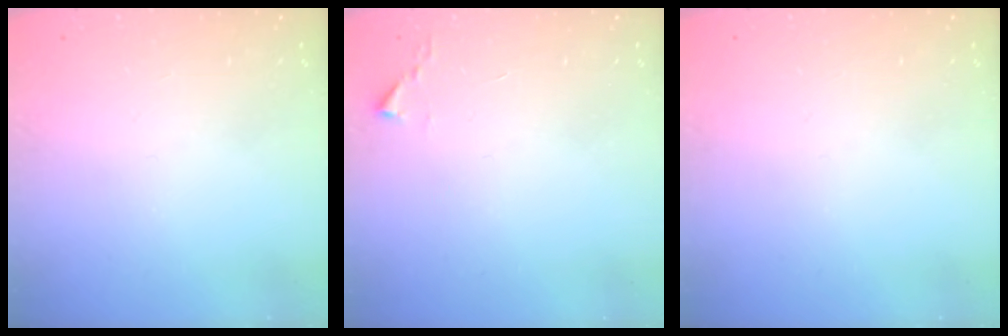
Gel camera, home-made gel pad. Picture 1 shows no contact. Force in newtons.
{"total": 2.4, "press": 2.4, "slide": 0.3}
{"total": 0.0}